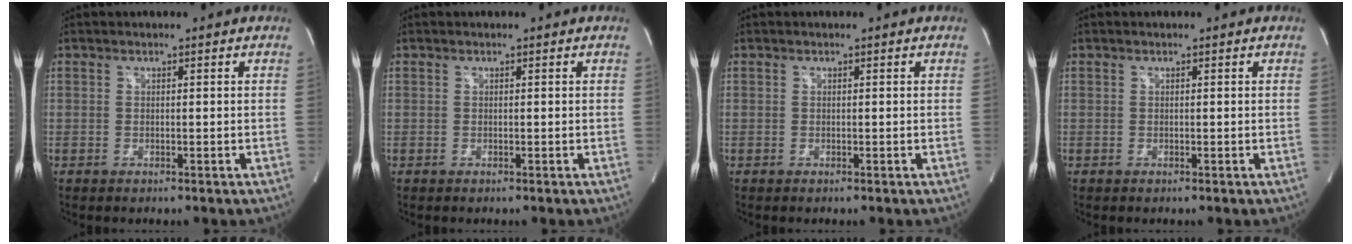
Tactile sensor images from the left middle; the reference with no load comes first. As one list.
[{"total": 0.0}, {"total": 0.0}, {"total": 0.0}]